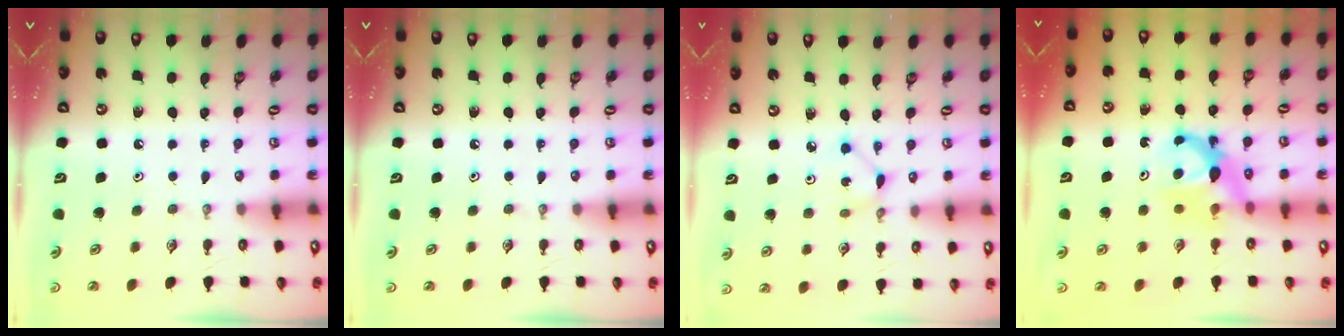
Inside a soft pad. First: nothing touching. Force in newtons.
{"total": 0.0}
{"total": 1.5, "press": 1.5, "slide": 0.1}
{"total": 6.8, "press": 6.8, "slide": 0.2}